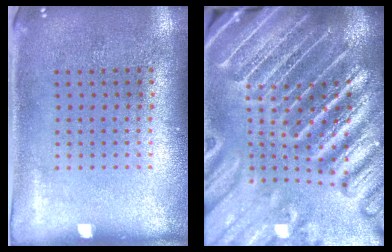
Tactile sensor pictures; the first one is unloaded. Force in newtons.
{"total": 5.7, "press": 4.9, "slide": 2.9}